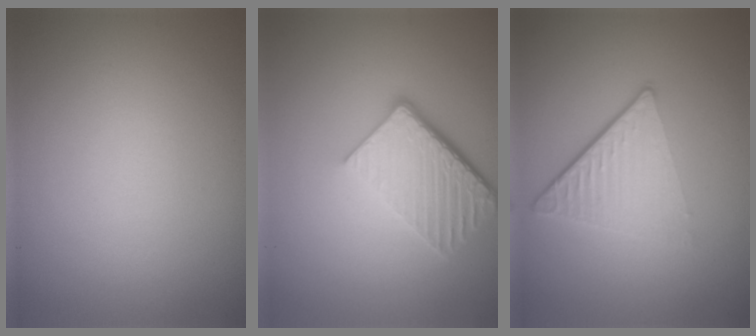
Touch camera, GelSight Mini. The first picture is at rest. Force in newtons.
{"total": 5.6, "press": 3.9, "slide": 3.9}
{"total": 4.7, "press": 3.0, "slide": 3.6}